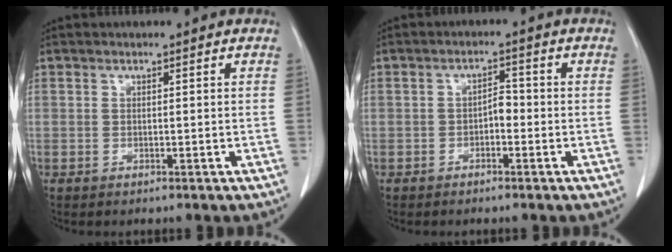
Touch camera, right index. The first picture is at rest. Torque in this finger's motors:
{"motor_torque": [0.24, -0.20, 0.05, 0.02]}